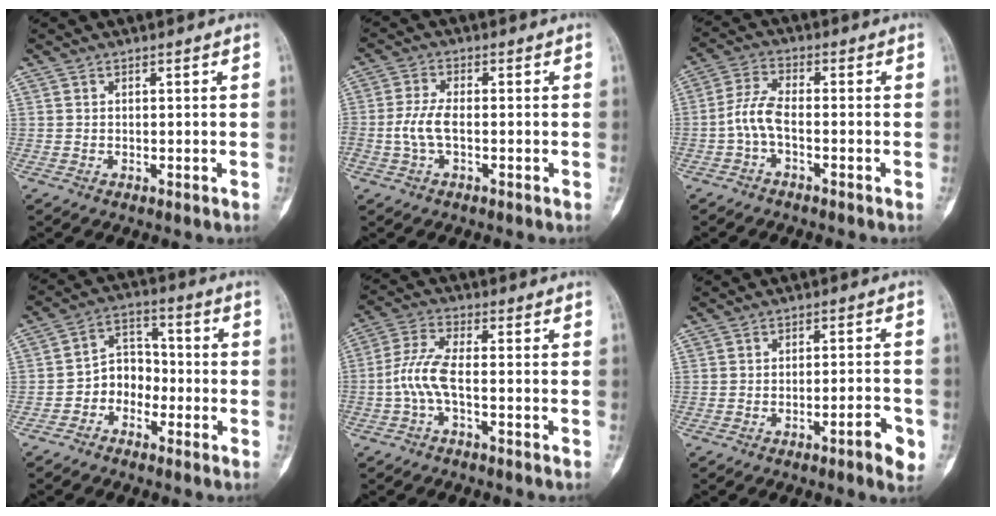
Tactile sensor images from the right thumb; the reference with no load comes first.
{"total": 5.2, "force": [-0.9, 2.2, 4.6], "torque": [-0.113, 0.011, -0.021]}
{"total": 5.3, "force": [-1.7, 2.0, 4.6], "torque": [-0.105, 0.019, -0.041]}
{"total": 6.7, "force": [-2.8, 5.3, 2.9], "torque": [-0.016, 0.038, -0.062]}
{"total": 6.3, "force": [-1.7, 1.7, 5.8], "torque": [-0.146, 0.022, -0.041]}
{"total": 5.3, "force": [-2.6, 1.1, 4.5], "torque": [-0.061, 0.017, -0.033]}